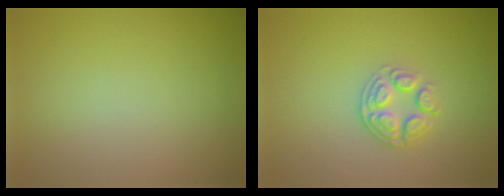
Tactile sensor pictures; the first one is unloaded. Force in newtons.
{"total": 2.6, "press": 2.4, "slide": 1.1}